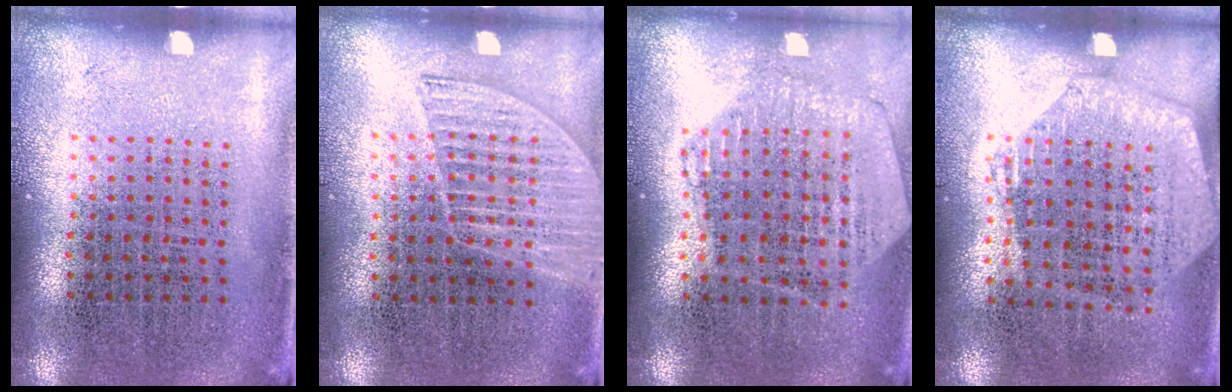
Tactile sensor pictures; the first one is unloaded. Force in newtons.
{"total": 1.4, "press": 1.2, "slide": 0.6}
{"total": 0.6, "press": 0.6, "slide": 0.1}
{"total": 1.5, "press": 1.3, "slide": 0.7}